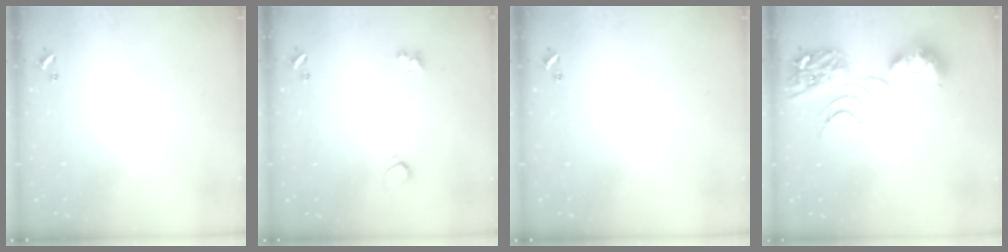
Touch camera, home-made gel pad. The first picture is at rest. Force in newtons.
{"total": 2.1, "press": 1.8, "slide": 1.2}
{"total": 0.0}
{"total": 10.1, "press": 10.0, "slide": 1.2}